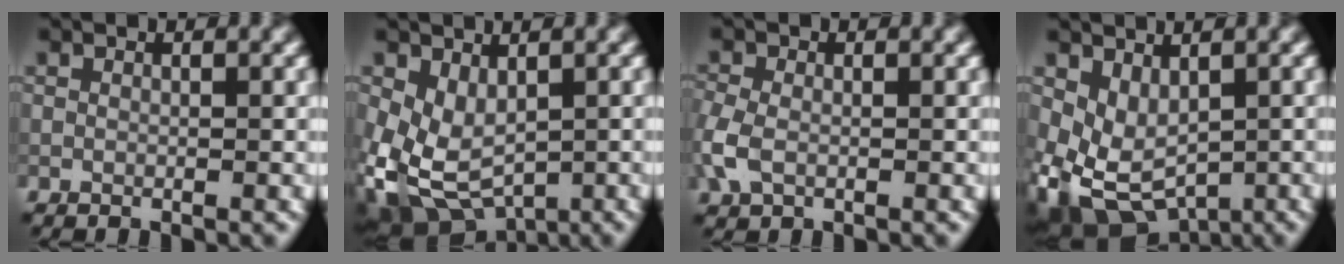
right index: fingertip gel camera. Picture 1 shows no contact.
{"total": 6.3, "force": [-0.5, 4.5, 4.4], "torque": [-0.098, -0.021, 0.003]}
{"total": 3.3, "force": [-0.9, 2.3, 2.2], "torque": [-0.067, -0.003, -0.026]}
{"total": 5.3, "force": [-0.3, 3.9, 3.6], "torque": [-0.076, -0.021, 0.008]}